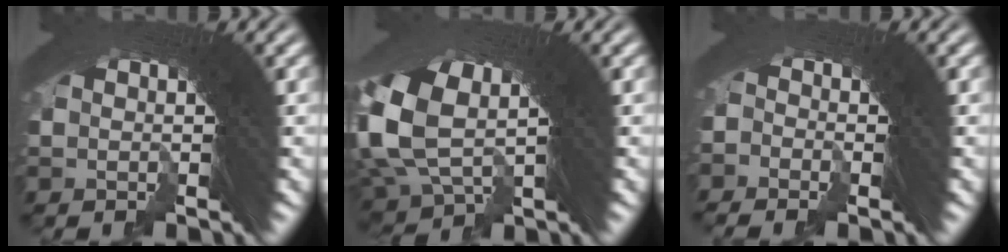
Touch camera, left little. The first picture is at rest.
{"total": 8.3, "force": [0.6, 6.3, 5.3], "torque": [-0.146, -0.025, 0.022]}
{"total": 1.5, "force": [-1.4, 0.1, -0.6], "torque": [0.025, 0.008, -0.032]}